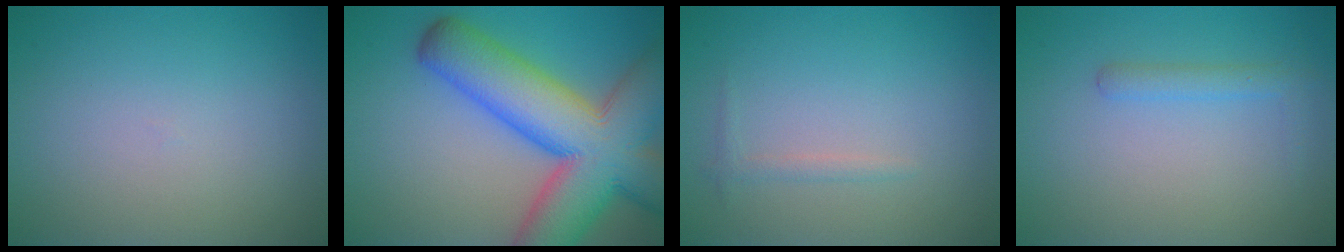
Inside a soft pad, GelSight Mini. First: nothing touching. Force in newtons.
{"total": 14.1, "press": 14.1, "slide": 0.7}
{"total": 0.9, "press": 0.9, "slide": 0.1}
{"total": 1.6, "press": 1.6, "slide": 0.1}